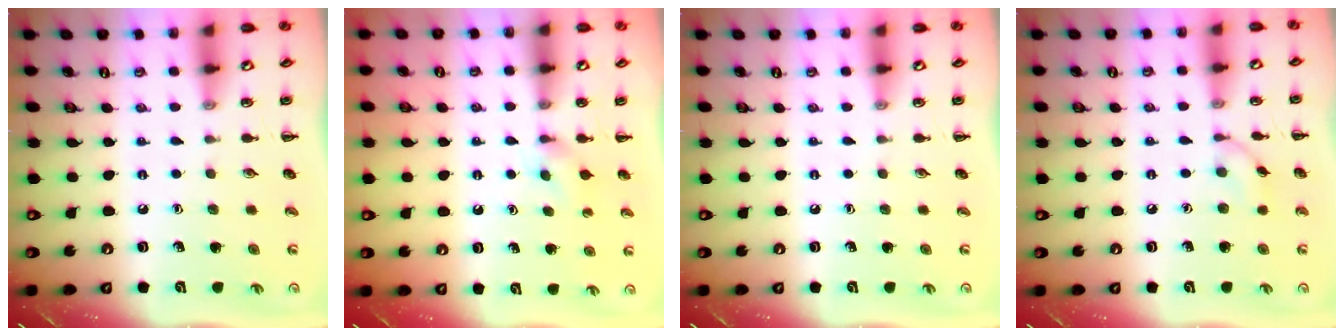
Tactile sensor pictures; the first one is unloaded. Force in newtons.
{"total": 3.5, "press": 3.2, "slide": 1.5}
{"total": 0.0}
{"total": 6.4, "press": 6.3, "slide": 0.5}